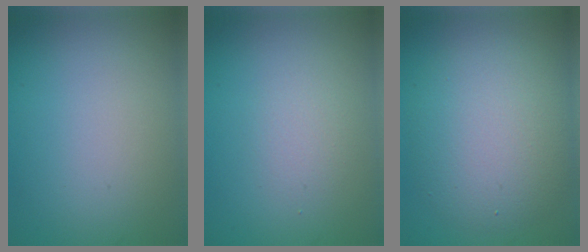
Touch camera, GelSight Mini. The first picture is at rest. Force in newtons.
{"total": 1.3, "press": 1.3, "slide": 0.1}
{"total": 6.6, "press": 6.6, "slide": 0.1}